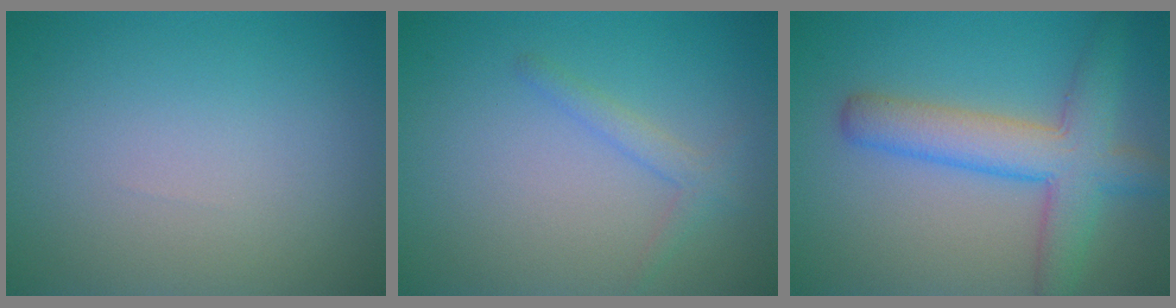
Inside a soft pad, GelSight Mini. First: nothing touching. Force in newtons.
{"total": 1.5, "press": 1.5, "slide": 0.1}
{"total": 6.1, "press": 6.1, "slide": 0.2}